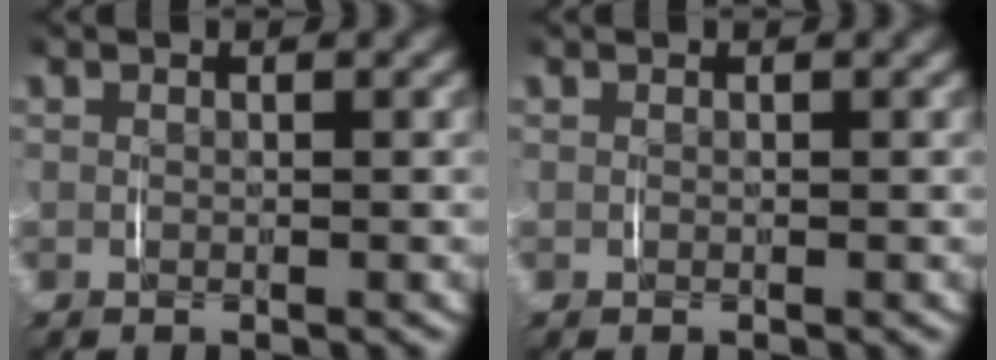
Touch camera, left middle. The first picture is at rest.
{"total": 0.0}